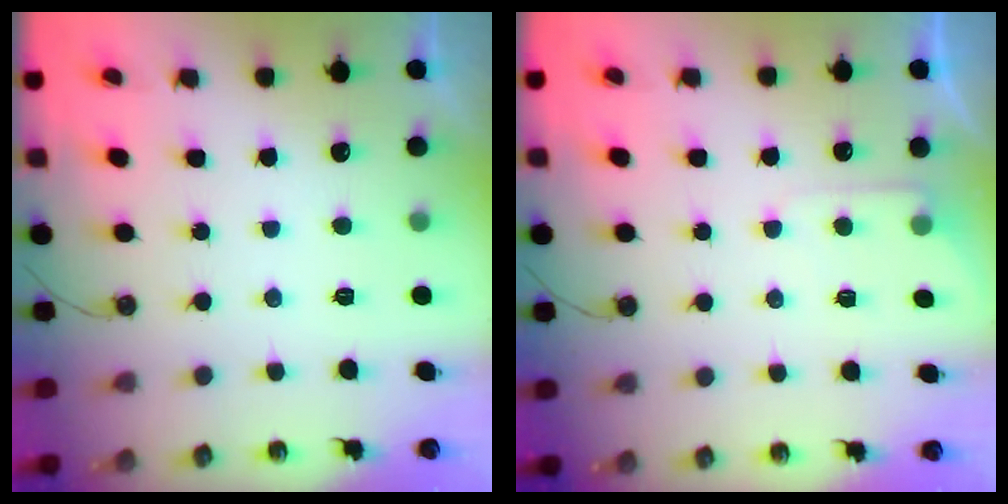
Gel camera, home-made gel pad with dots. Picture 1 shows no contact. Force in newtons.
{"total": 4.9, "press": 4.9, "slide": 0.6}